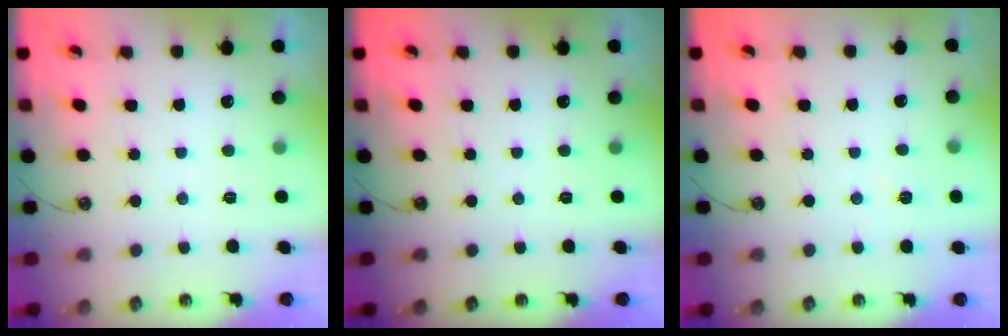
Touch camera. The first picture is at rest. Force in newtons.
{"total": 0.0}
{"total": 3.0, "press": 3.0, "slide": 0.4}